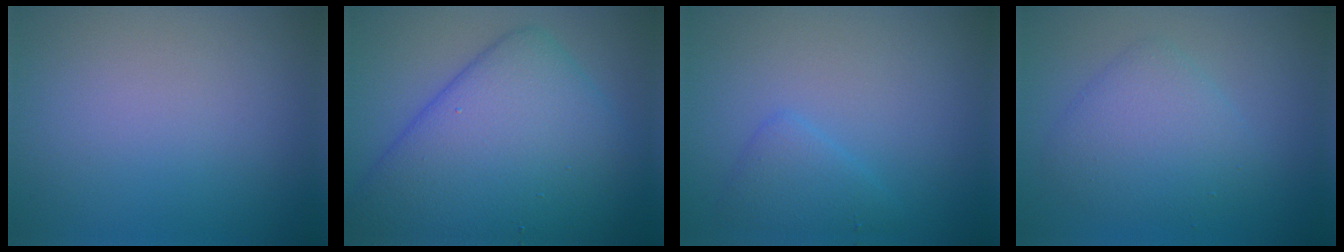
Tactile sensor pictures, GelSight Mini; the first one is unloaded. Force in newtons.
{"total": 11.8, "press": 11.8, "slide": 0.4}
{"total": 2.0, "press": 2.0, "slide": 0.1}
{"total": 3.8, "press": 3.8, "slide": 0.3}